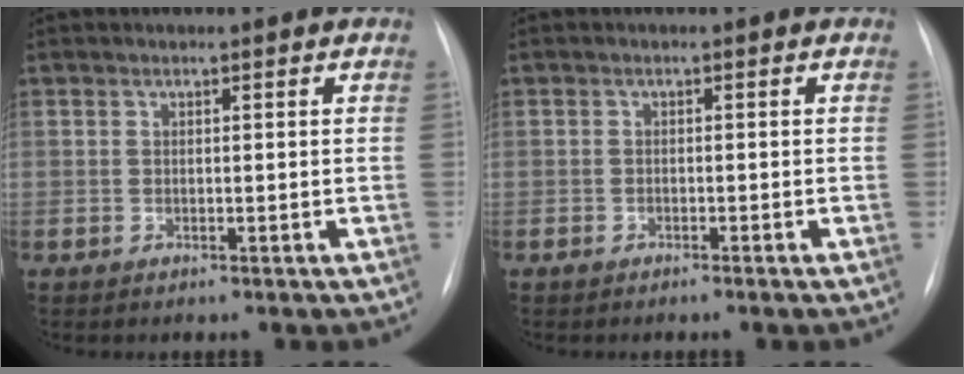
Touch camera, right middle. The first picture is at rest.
{"total": 0.9, "force": [-0.7, -0.3, 0.4], "torque": [-0.009, 0.000, -0.016]}